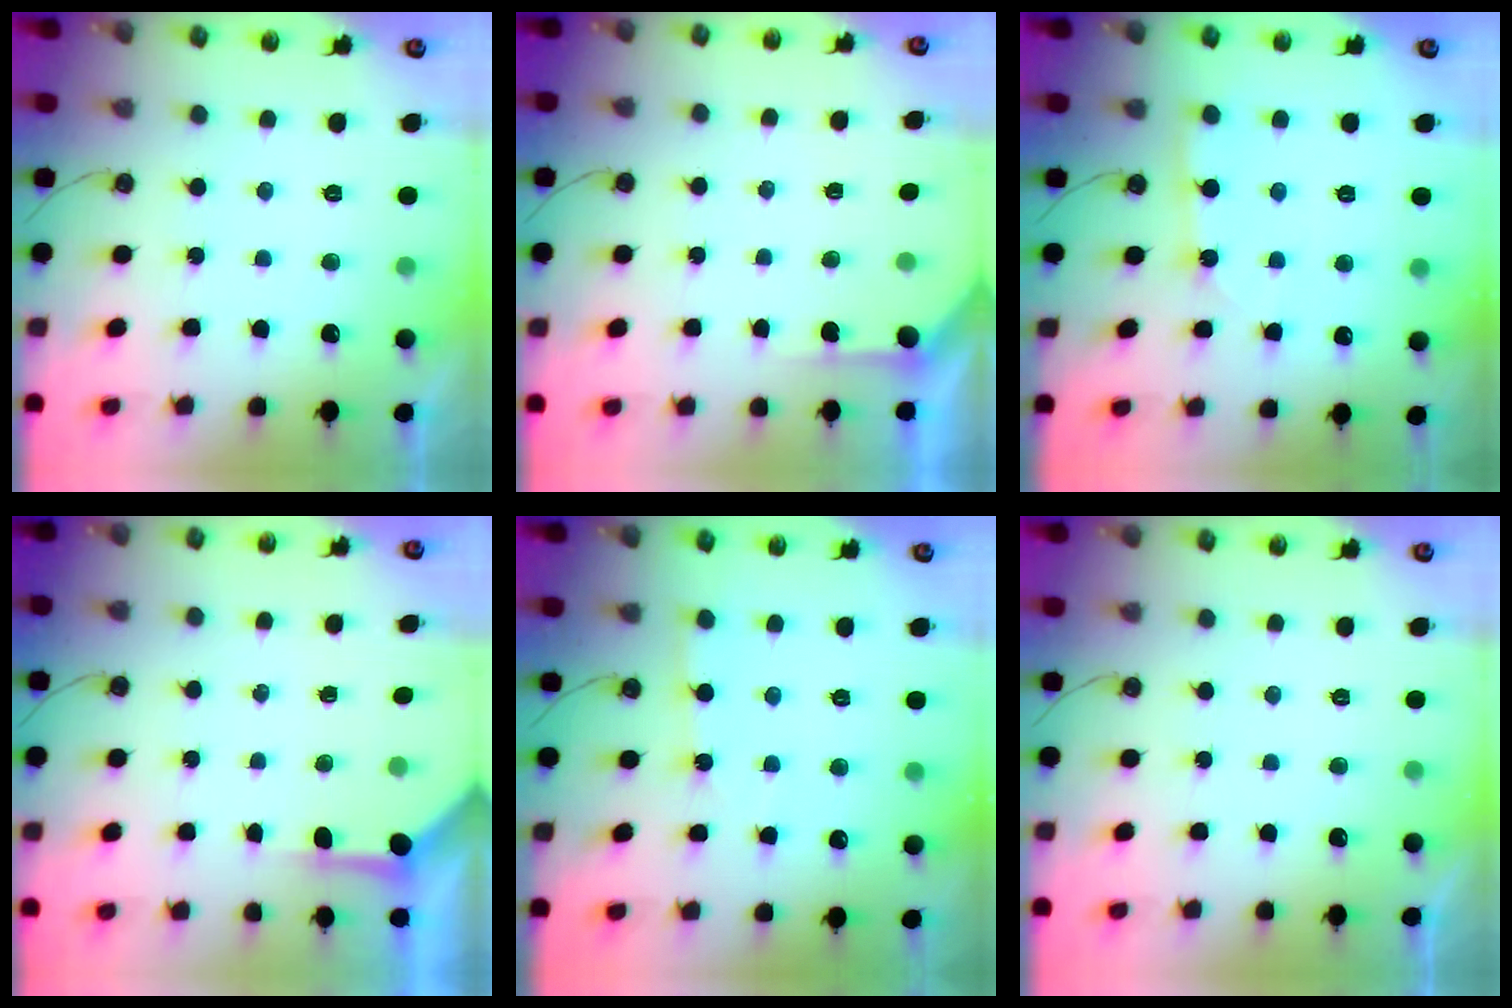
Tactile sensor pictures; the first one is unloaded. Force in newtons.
{"total": 2.3, "press": 2.3, "slide": 0.2}
{"total": 2.6, "press": 2.6, "slide": 0.0}
{"total": 3.8, "press": 3.8, "slide": 0.4}
{"total": 2.3, "press": 2.3, "slide": 0.3}
{"total": 0.0}